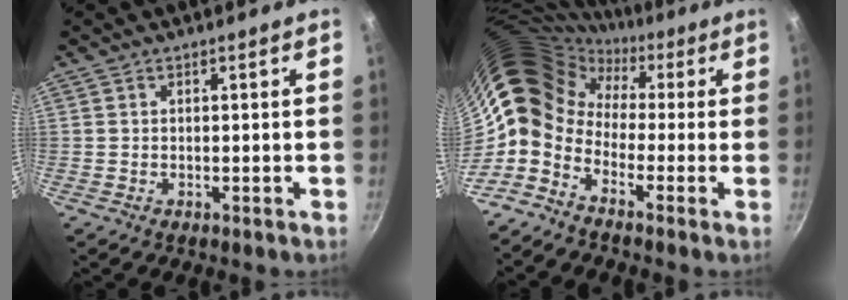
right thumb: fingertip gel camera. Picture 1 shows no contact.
{"total": 11.4, "force": [-1.9, 9.0, 6.8], "torque": [-0.095, 0.050, -0.069]}